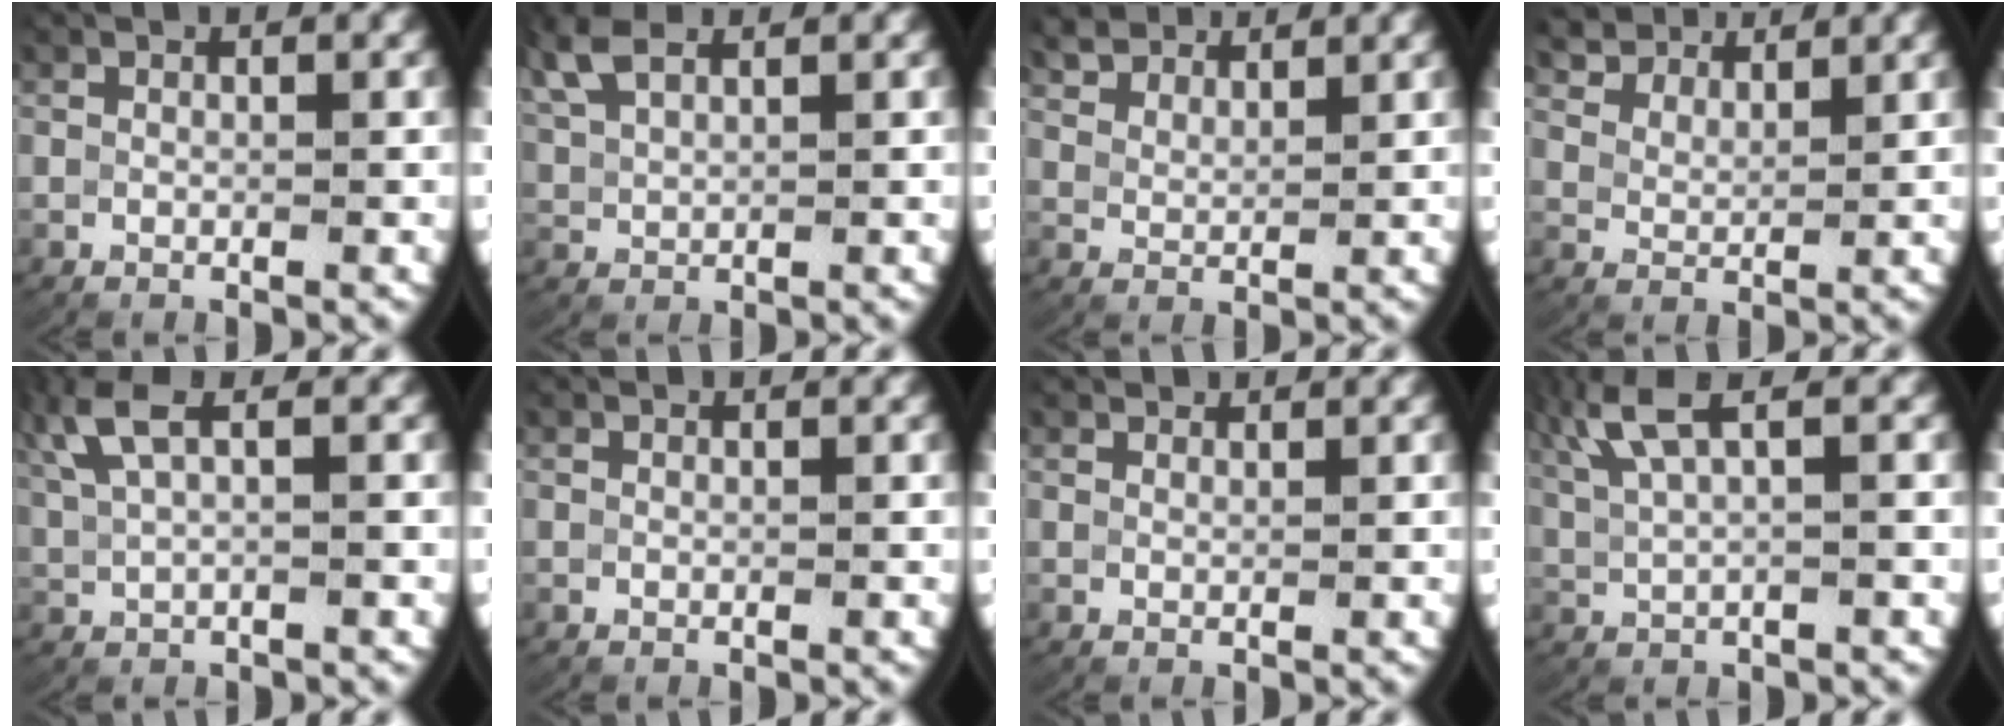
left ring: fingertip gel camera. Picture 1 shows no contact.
{"total": 2.8, "force": [2.1, 1.0, 1.5], "torque": [-0.052, 0.001, 0.049]}
{"total": 3.6, "force": [3.5, 0.5, 0.7], "torque": [-0.018, -0.002, 0.069]}
{"total": 4.7, "force": [4.4, 1.0, 1.1], "torque": [-0.028, 0.004, 0.079]}
{"total": 4.2, "force": [2.2, 1.6, 3.2], "torque": [-0.067, 0.013, 0.041]}
{"total": 0.0}
{"total": 1.2, "force": [1.2, -0.2, 0.2], "torque": [0.001, -0.002, 0.024]}
{"total": 5.0, "force": [2.6, 1.9, 3.8], "torque": [-0.073, 0.015, 0.046]}